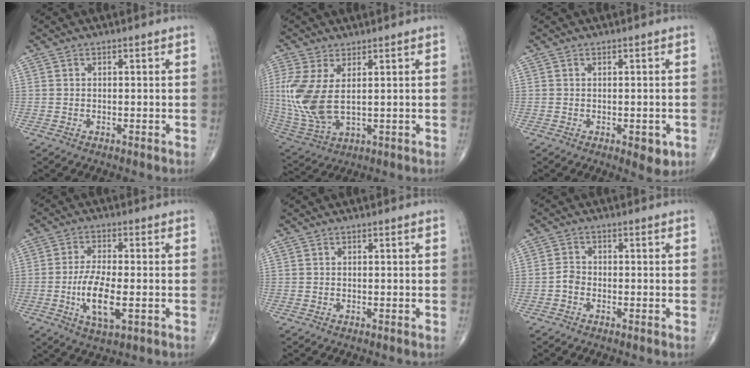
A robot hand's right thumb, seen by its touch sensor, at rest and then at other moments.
{"total": 12.3, "force": [1.6, 6.1, 10.6], "torque": [-0.255, -0.013, 0.049]}
{"total": 3.8, "force": [-1.3, 1.8, 3.1], "torque": [-0.027, -0.005, -0.010]}
{"total": 9.1, "force": [-2.1, 3.3, 8.2], "torque": [-0.161, -0.001, -0.037]}
{"total": 0.0}
{"total": 2.0, "force": [-1.0, 1.5, 1.0], "torque": [-0.014, 0.007, -0.024]}